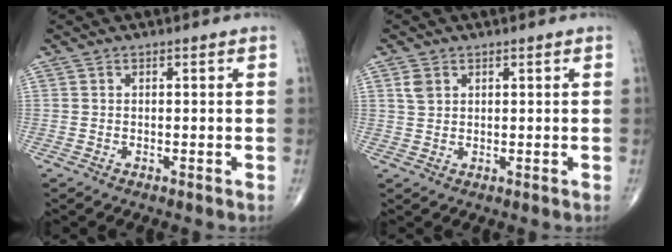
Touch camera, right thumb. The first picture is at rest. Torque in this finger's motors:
{"motor_torque": [-0.51, 0.46, -0.01, -0.09, 0.01]}